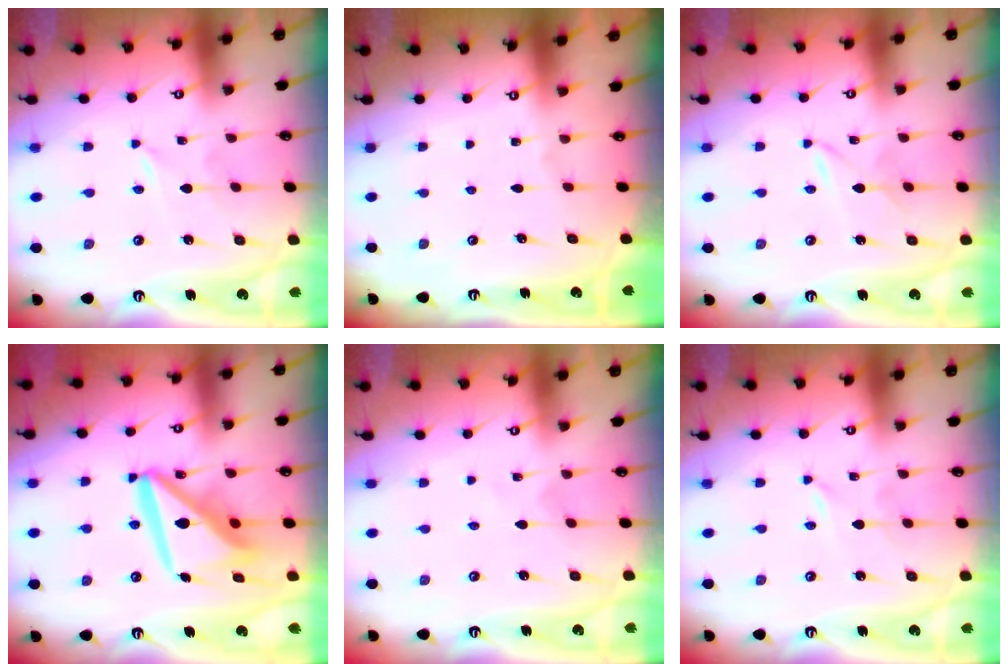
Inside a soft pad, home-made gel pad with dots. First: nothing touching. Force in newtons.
{"total": 0.0}
{"total": 1.7, "press": 1.7, "slide": 0.0}
{"total": 15.9, "press": 15.8, "slide": 2.1}
{"total": 1.3, "press": 1.3, "slide": 0.2}
{"total": 0.0}